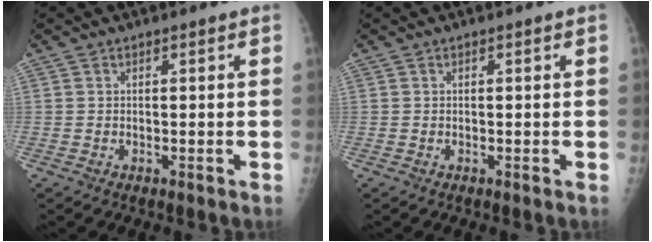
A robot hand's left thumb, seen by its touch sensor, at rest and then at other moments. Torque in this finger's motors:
{"motor_torque": [0.00, 0.00, 0.00, 0.00, 0.00]}